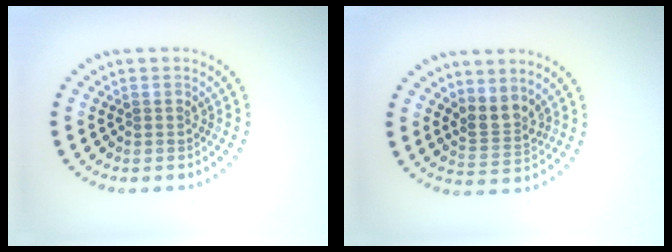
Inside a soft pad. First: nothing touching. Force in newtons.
{"total": 2.6, "press": 2.0, "slide": 1.7}